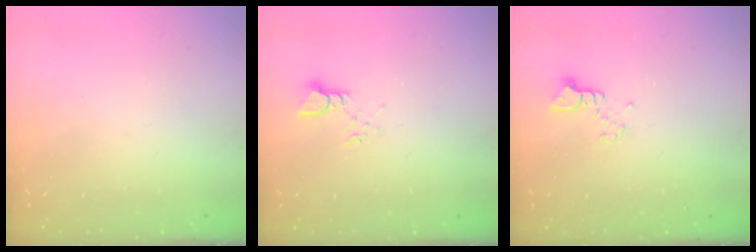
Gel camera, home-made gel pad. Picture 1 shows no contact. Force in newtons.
{"total": 2.2, "press": 2.2, "slide": 0.1}
{"total": 2.1, "press": 2.1, "slide": 0.3}